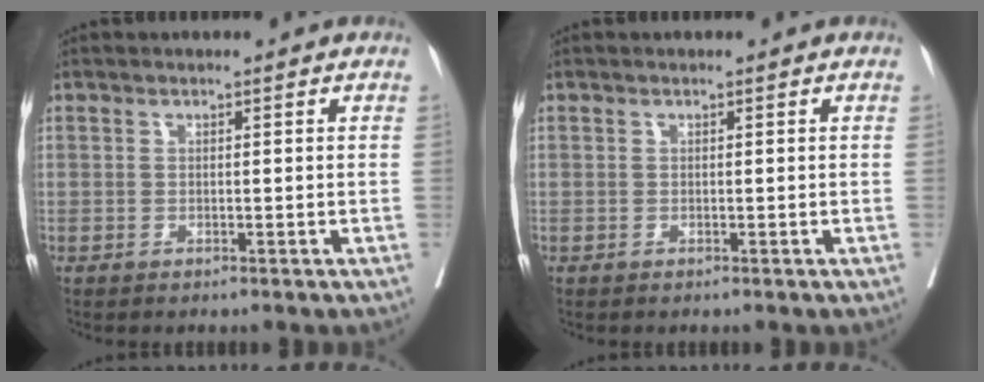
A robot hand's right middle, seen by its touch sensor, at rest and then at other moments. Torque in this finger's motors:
{"motor_torque": [0.00, 0.00, -0.03, -0.09]}